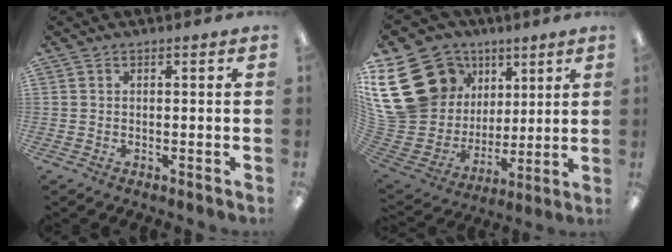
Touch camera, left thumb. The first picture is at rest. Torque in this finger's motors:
{"motor_torque": [1.31, 1.33, 1.48, -1.30, 0.59]}